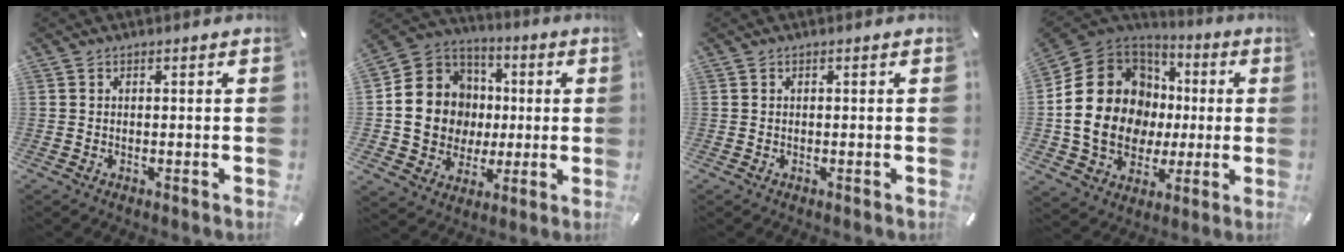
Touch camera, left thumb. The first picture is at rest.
{"total": 15.8, "force": [-0.3, 14.8, 5.7], "torque": [-0.118, 0.001, 0.007]}
{"total": 0.0}
{"total": 22.8, "force": [-0.7, 19.2, 12.2], "torque": [-0.238, 0.002, 0.016]}